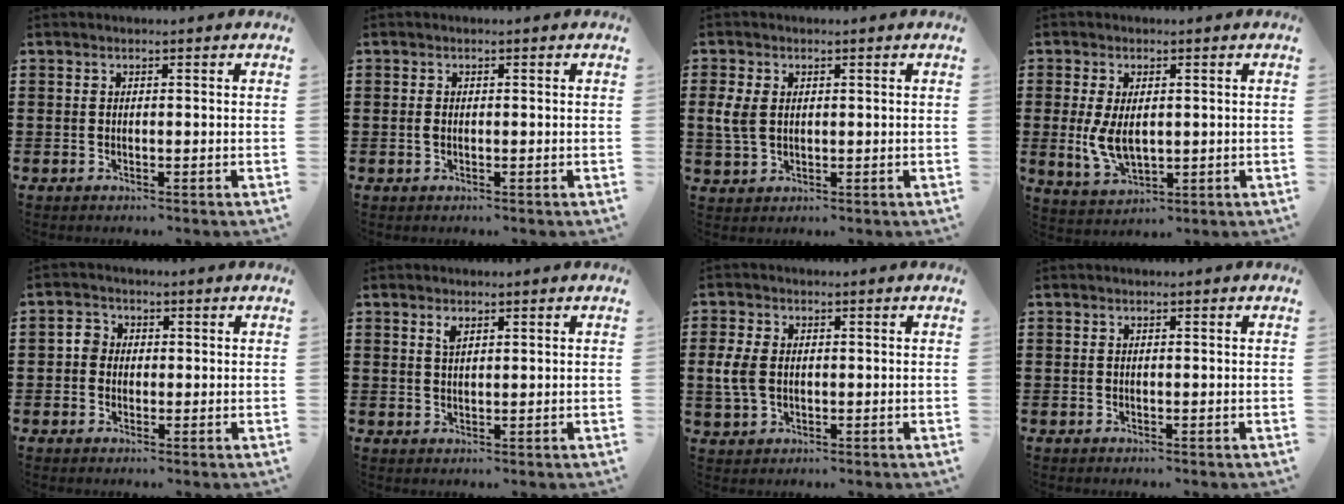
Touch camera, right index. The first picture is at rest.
{"total": 0.8, "force": [-0.2, 0.5, 0.7], "torque": [-0.016, -0.001, -0.003]}
{"total": 3.8, "force": [0.7, 2.6, 2.7], "torque": [-0.074, 0.002, 0.008]}
{"total": 5.5, "force": [-0.1, 3.0, 4.6], "torque": [-0.108, -0.001, -0.004]}
{"total": 2.2, "force": [-0.1, 2.1, 0.7], "torque": [-0.021, 0.008, -0.004]}
{"total": 1.7, "force": [1.1, 0.7, 1.1], "torque": [-0.025, 0.004, 0.019]}
{"total": 4.1, "force": [0.0, 2.8, 2.9], "torque": [-0.084, -0.001, -0.007]}
{"total": 0.0}